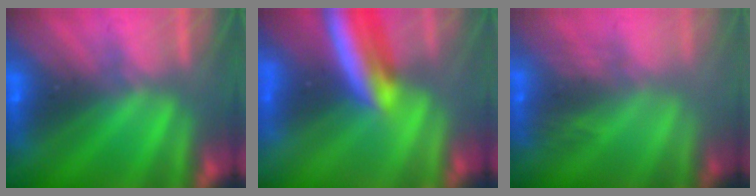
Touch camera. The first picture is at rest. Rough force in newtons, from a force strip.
{"total": 8.4}
{"total": 3.4}